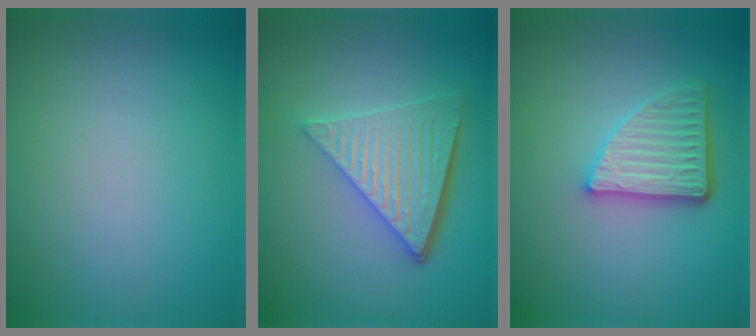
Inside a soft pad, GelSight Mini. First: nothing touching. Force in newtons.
{"total": 6.5, "press": 4.4, "slide": 4.8}
{"total": 4.9, "press": 3.5, "slide": 3.4}